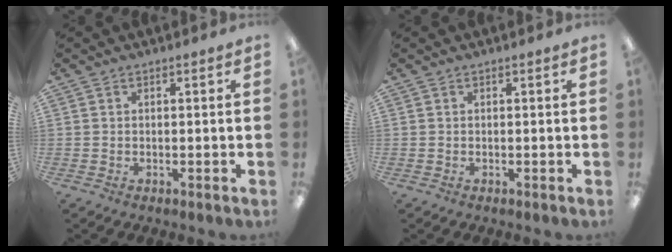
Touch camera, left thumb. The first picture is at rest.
{"total": 0.0}